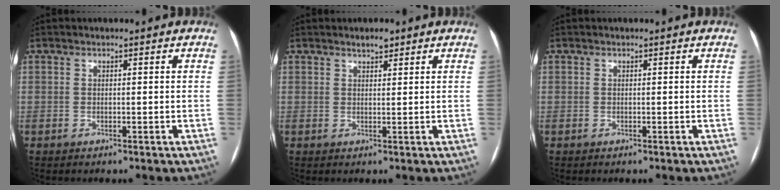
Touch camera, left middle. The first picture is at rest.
{"total": 1.7, "force": [1.4, 0.6, 0.8], "torque": [-0.016, 0.002, 0.023]}
{"total": 0.0}